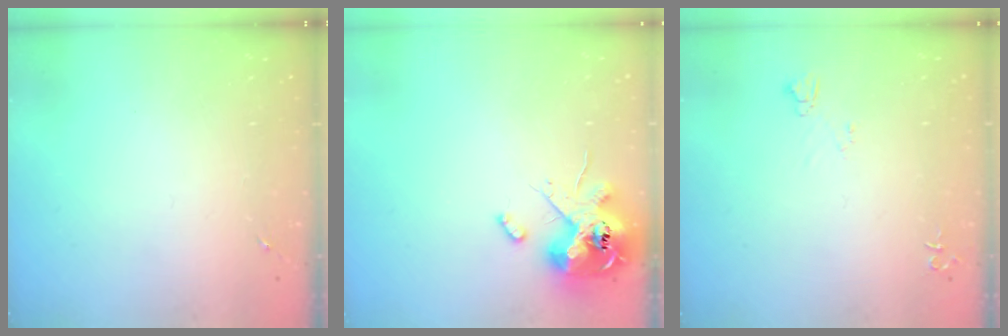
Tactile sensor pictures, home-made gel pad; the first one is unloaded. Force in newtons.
{"total": 13.2, "press": 13.0, "slide": 2.2}
{"total": 4.9, "press": 4.9, "slide": 0.6}